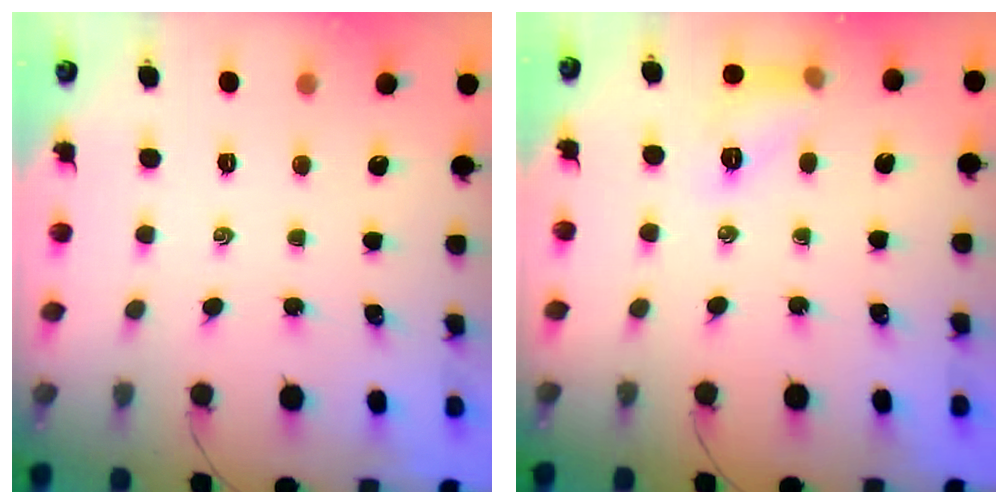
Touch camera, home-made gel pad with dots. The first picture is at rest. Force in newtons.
{"total": 8.6, "press": 8.5, "slide": 0.2}